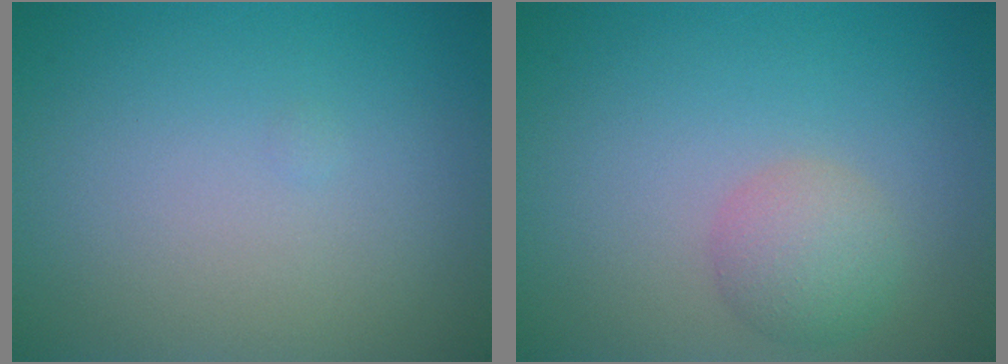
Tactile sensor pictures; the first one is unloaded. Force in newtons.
{"total": 2.7, "press": 2.7, "slide": 0.2}